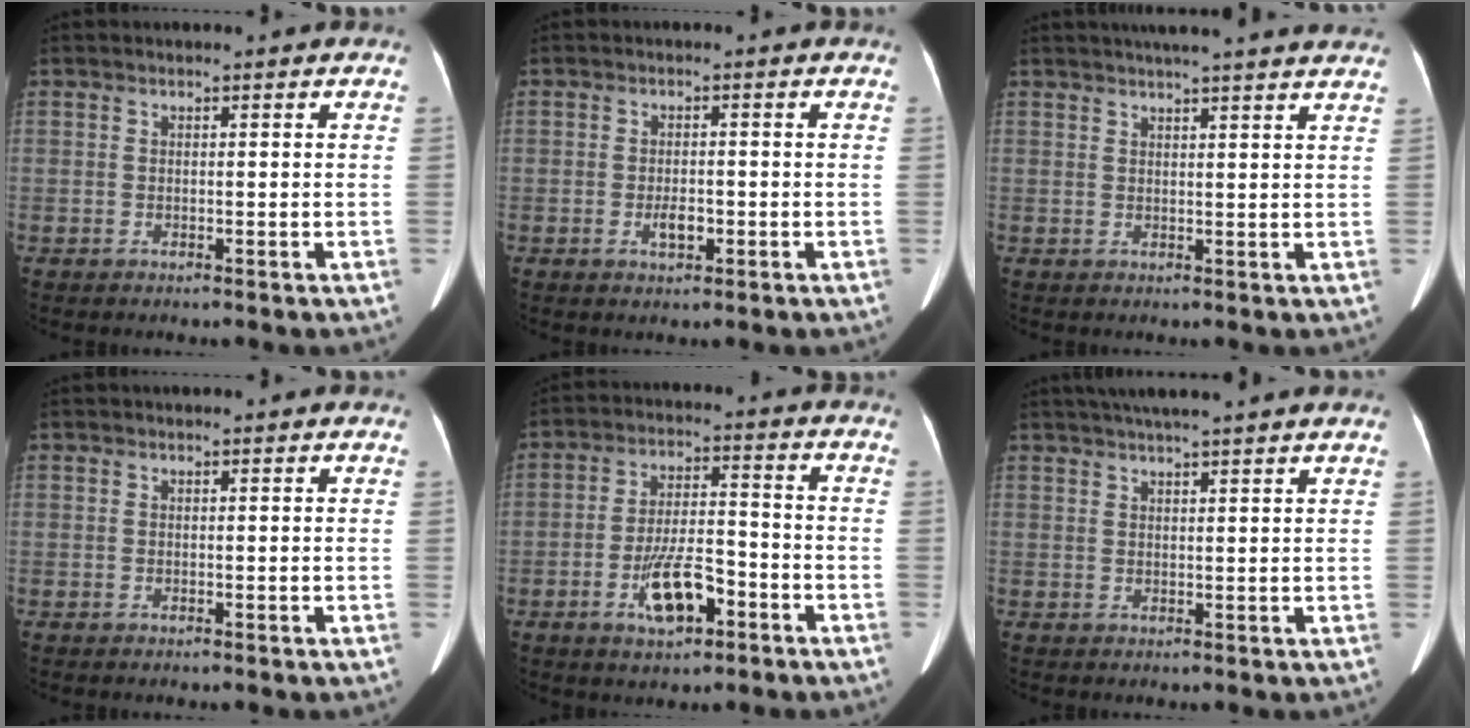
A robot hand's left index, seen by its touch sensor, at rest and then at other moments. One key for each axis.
{"total": 2.4, "fx": -0.9, "fy": 1.1, "fz": 1.9, "tx": -0.039, "ty": 0.001, "tz": -0.013}
{"total": 15.2, "fx": 13.6, "fy": 0.5, "fz": 6.8, "tx": -0.100, "ty": 0.021, "tz": 0.164}
{"total": 0.0}
{"total": 8.7, "fx": -4.1, "fy": 2.9, "fz": 7.1, "tx": -0.139, "ty": 0.004, "tz": -0.069}
{"total": 9.0, "fx": 7.6, "fy": -0.4, "fz": 4.8, "tx": -0.074, "ty": 0.032, "tz": 0.099}